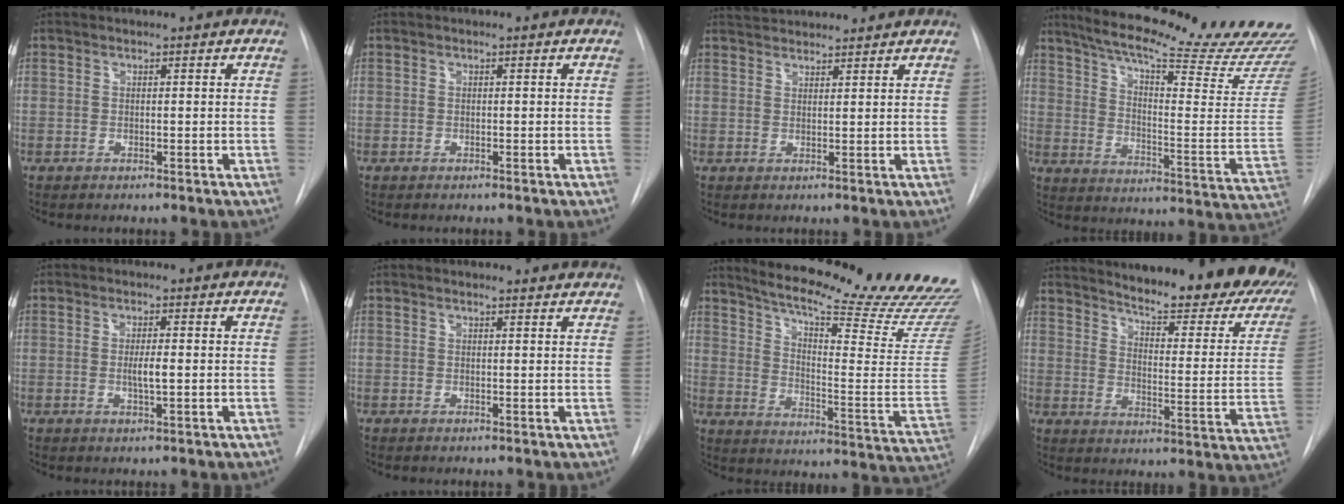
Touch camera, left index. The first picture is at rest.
{"total": 0.0}
{"total": 6.0, "force": [5.7, 0.8, 1.5], "torque": [-0.028, 0.030, 0.087]}
{"total": 29.3, "force": [24.4, 2.2, 16.0], "torque": [-0.239, -0.091, 0.313]}
{"total": 2.3, "force": [-0.6, 0.1, 2.2], "torque": [-0.042, -0.009, -0.009]}
{"total": 5.7, "force": [5.5, 0.7, 1.1], "torque": [-0.007, 0.000, 0.042]}
{"total": 27.3, "force": [23.1, 2.2, 14.4], "torque": [-0.219, -0.108, 0.290]}
{"total": 25.6, "force": [21.8, 4.5, 12.8], "torque": [-0.184, -0.093, 0.258]}